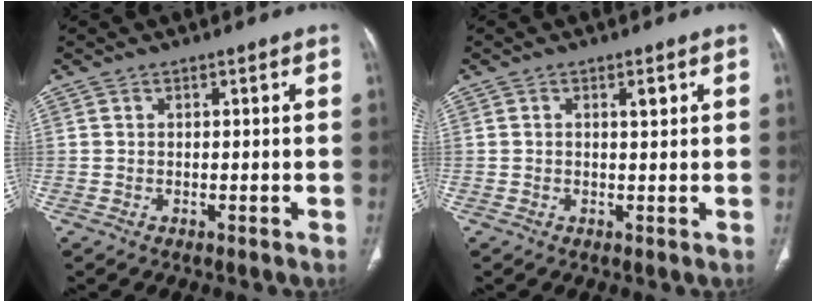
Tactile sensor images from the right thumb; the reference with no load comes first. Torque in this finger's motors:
{"motor_torque": [-0.02, 0.31, 0.45, 0.58, -0.02]}